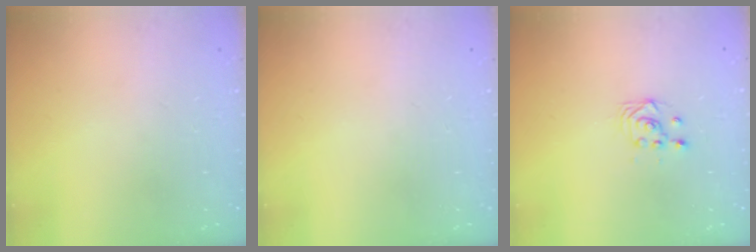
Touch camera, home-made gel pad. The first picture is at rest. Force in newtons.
{"total": 0.0}
{"total": 3.8, "press": 3.8, "slide": 0.3}